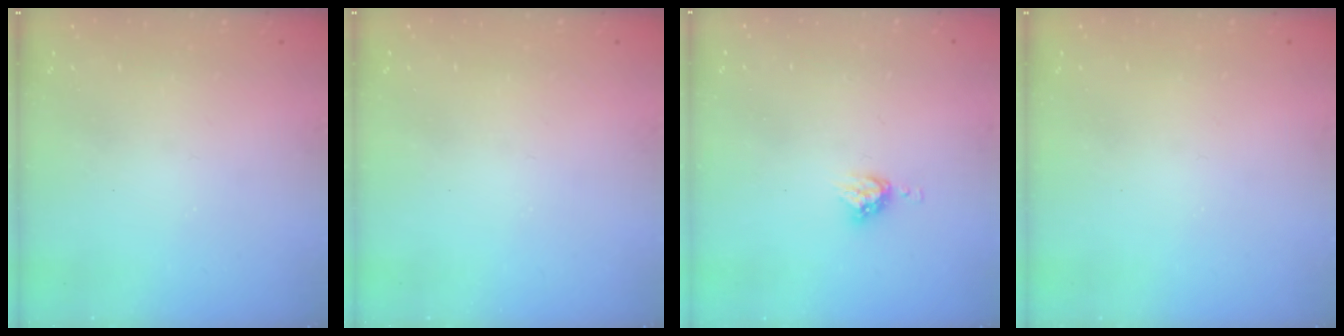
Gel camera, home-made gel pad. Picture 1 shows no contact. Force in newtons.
{"total": 0.0}
{"total": 5.1, "press": 5.1, "slide": 0.7}
{"total": 0.0}